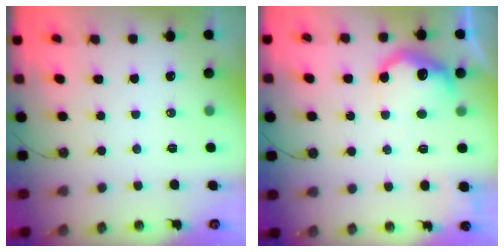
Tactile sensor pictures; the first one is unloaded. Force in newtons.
{"total": 12.4, "press": 12.4, "slide": 1.0}